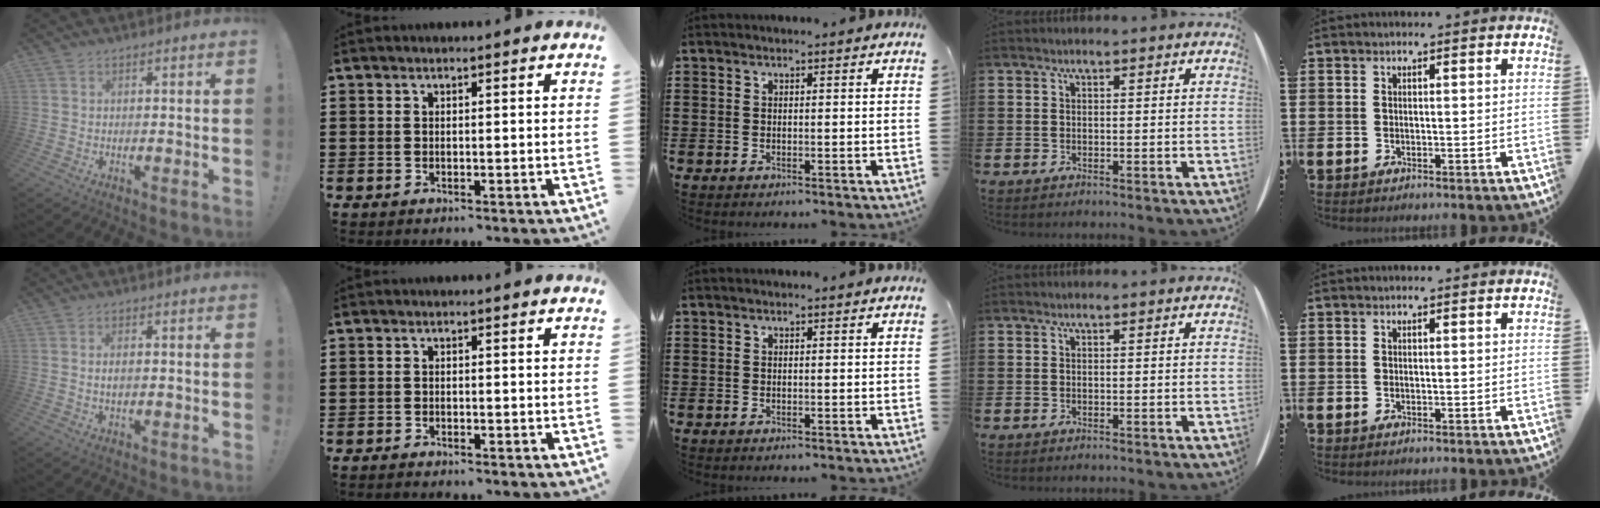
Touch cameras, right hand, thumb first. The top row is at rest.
{"thumb": {"total": 2.2, "force": [-0.1, 1.2, 1.8], "torque": [-0.034, 0.007, -0.003]}, "index": {"total": 0.9, "force": [-0.9, 0.0, -0.1], "torque": [-0.001, 0.001, -0.018]}}